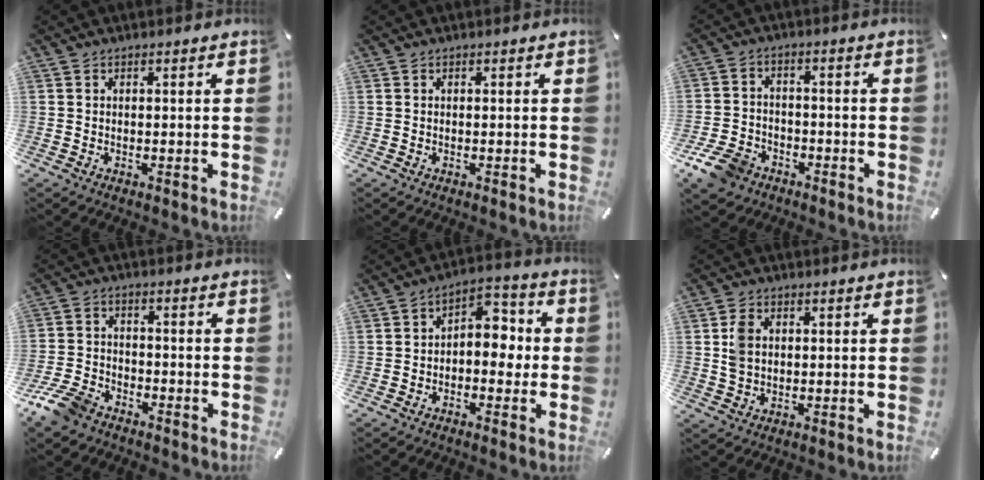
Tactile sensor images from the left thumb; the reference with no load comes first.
{"total": 0.0}
{"total": 8.3, "force": [-5.2, 5.6, 3.1], "torque": [-0.068, 0.033, -0.099]}
{"total": 8.1, "force": [-6.2, 4.0, 3.3], "torque": [-0.075, 0.028, -0.122]}
{"total": 7.0, "force": [-0.7, 4.8, 5.1], "torque": [-0.063, -0.001, -0.021]}
{"total": 4.9, "force": [0.7, 3.8, 3.1], "torque": [-0.070, 0.007, 0.013]}